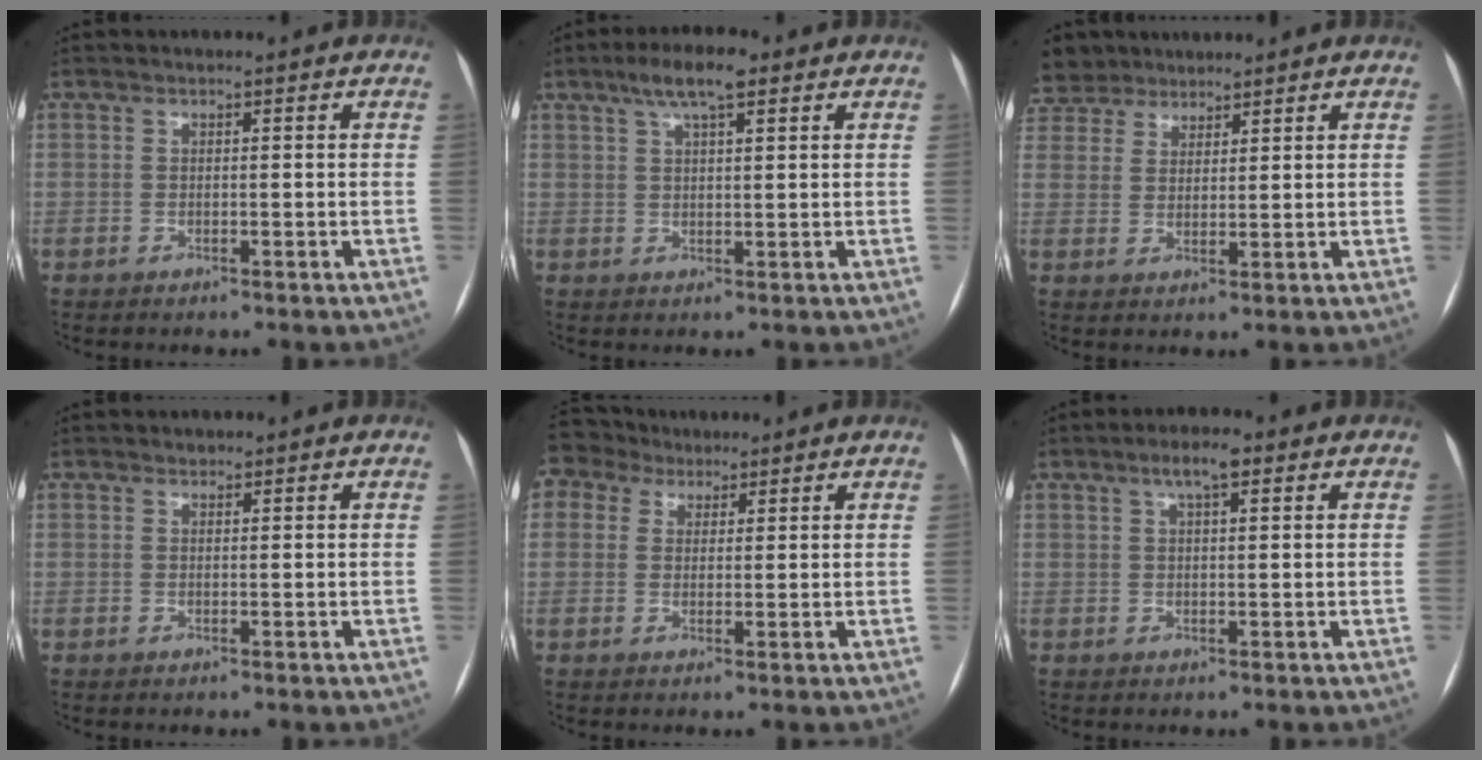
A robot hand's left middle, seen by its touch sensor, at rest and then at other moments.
{"total": 6.2, "force": [3.9, 1.3, 4.7], "torque": [-0.091, 0.017, 0.065]}
{"total": 8.2, "force": [7.0, 4.0, 1.4], "torque": [-0.031, 0.027, 0.134]}
{"total": 0.7, "force": [0.6, 0.4, 0.1], "torque": [-0.004, 0.001, 0.009]}
{"total": 5.5, "force": [4.1, 3.7, 0.7], "torque": [-0.023, 0.033, 0.078]}
{"total": 3.9, "force": [2.2, 1.0, 3.1], "torque": [-0.057, 0.011, 0.036]}